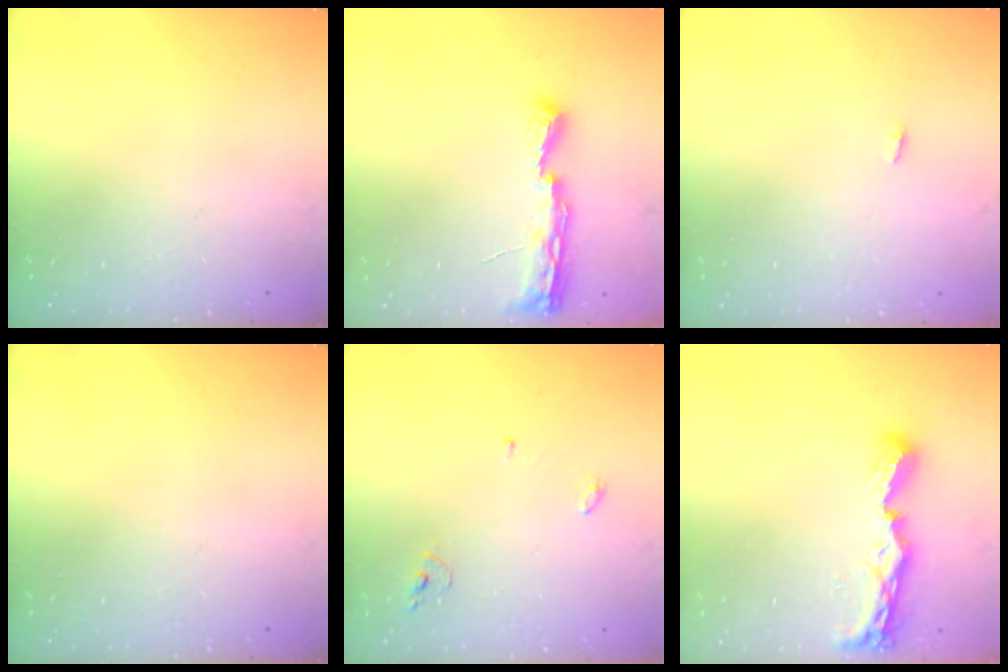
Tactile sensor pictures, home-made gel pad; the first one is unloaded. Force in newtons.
{"total": 7.9, "press": 7.8, "slide": 0.8}
{"total": 2.8, "press": 1.8, "slide": 2.2}
{"total": 0.0}
{"total": 3.8, "press": 3.8, "slide": 0.4}
{"total": 8.8, "press": 8.8, "slide": 0.3}